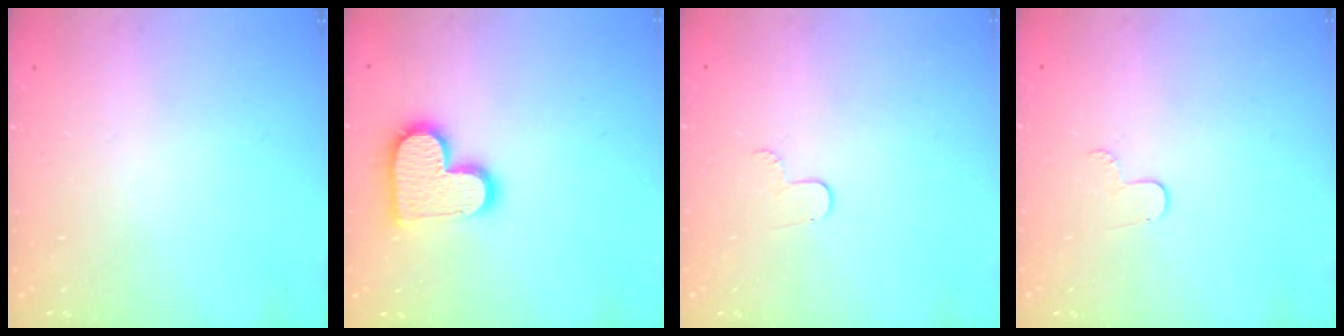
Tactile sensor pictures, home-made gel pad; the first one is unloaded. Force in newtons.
{"total": 15.1, "press": 15.1, "slide": 1.1}
{"total": 3.8, "press": 3.8, "slide": 0.4}
{"total": 3.8, "press": 3.8, "slide": 0.4}